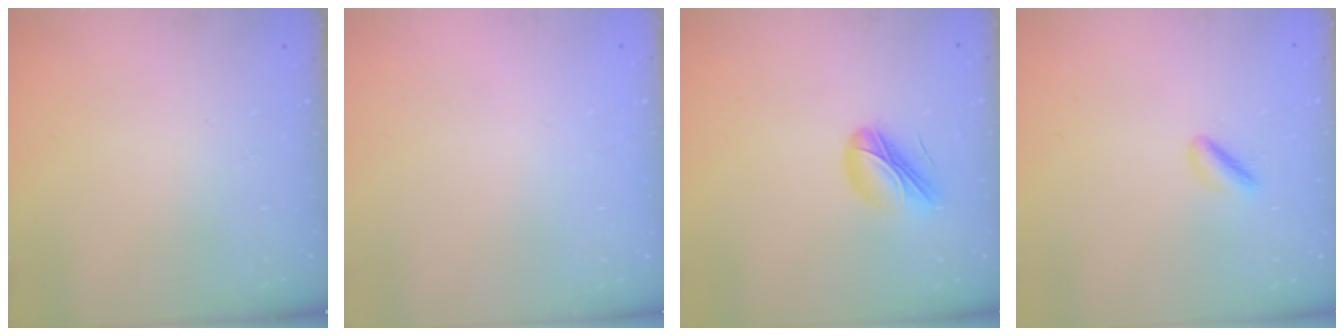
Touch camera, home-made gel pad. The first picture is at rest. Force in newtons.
{"total": 2.1, "press": 2.1, "slide": 0.1}
{"total": 9.5, "press": 9.2, "slide": 2.5}
{"total": 1.4, "press": 1.2, "slide": 0.7}